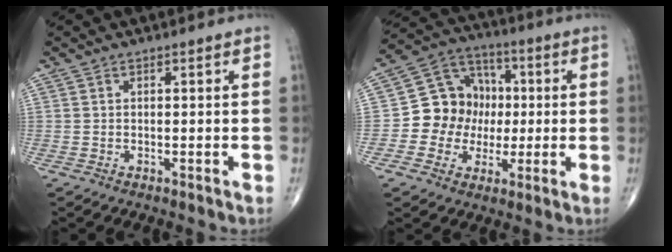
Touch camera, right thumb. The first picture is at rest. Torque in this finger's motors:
{"motor_torque": [0.52, 0.48, 0.60, -0.08, 0.02]}